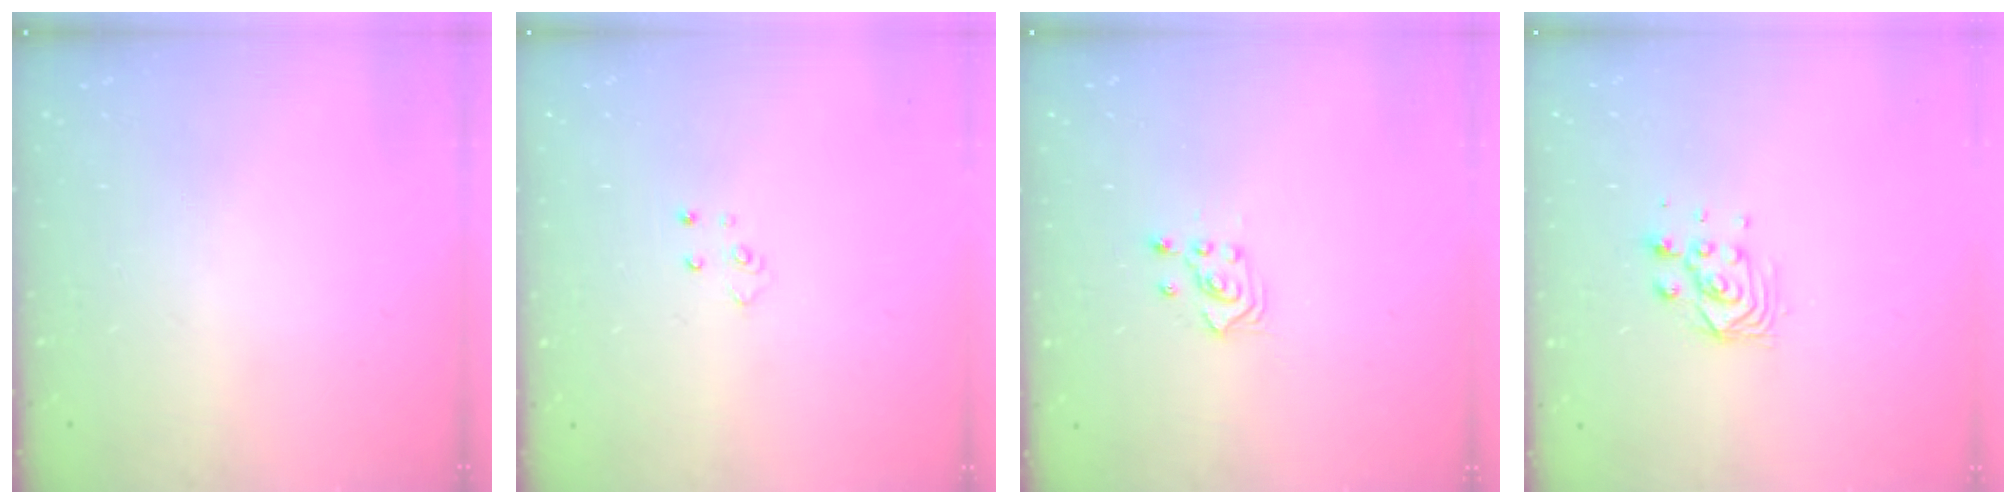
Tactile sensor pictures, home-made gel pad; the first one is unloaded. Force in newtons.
{"total": 4.0, "press": 4.0, "slide": 0.4}
{"total": 2.9, "press": 2.9, "slide": 0.2}
{"total": 3.9, "press": 3.8, "slide": 0.8}